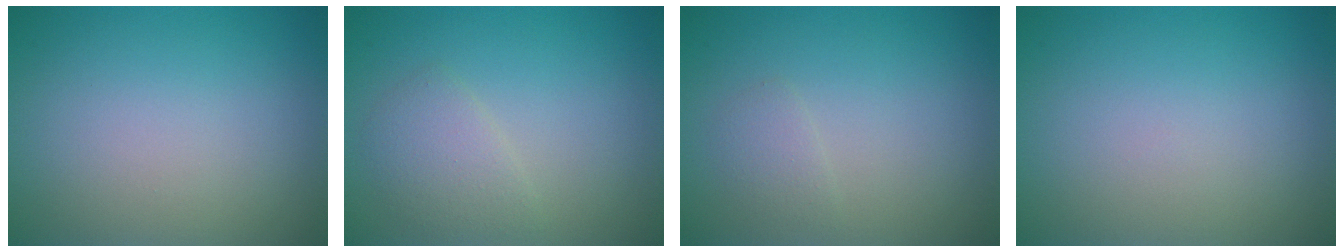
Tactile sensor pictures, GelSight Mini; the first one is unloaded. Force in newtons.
{"total": 2.2, "press": 2.2, "slide": 0.0}
{"total": 1.1, "press": 1.1, "slide": 0.1}
{"total": 0.0}